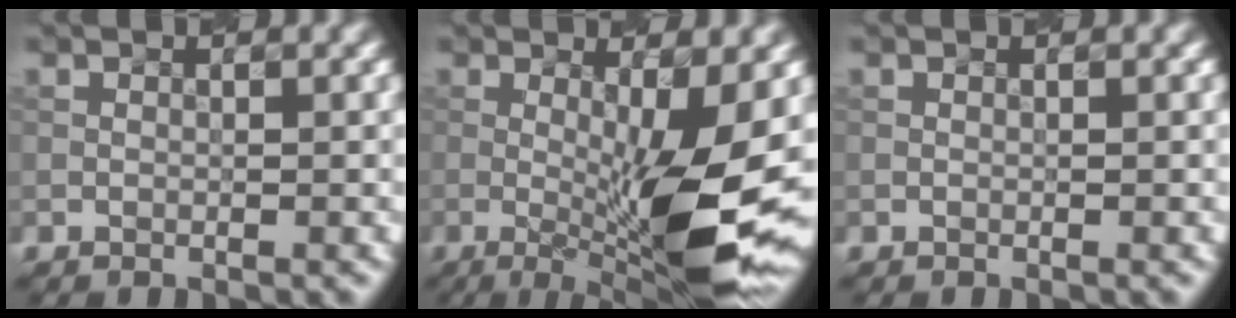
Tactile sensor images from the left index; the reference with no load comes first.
{"total": 10.5, "force": [-1.0, 2.4, 10.2], "torque": [-0.154, -0.024, -0.005]}
{"total": 0.0}